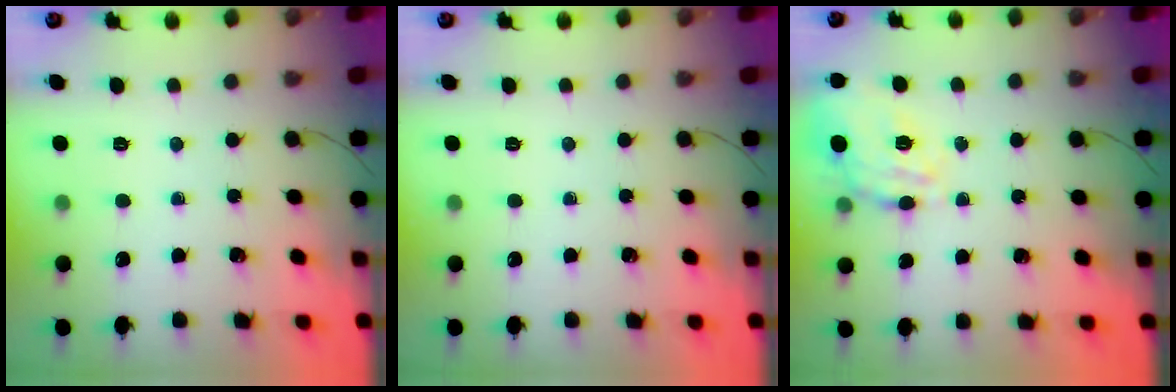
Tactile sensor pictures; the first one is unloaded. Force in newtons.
{"total": 0.0}
{"total": 15.8, "press": 15.8, "slide": 0.5}